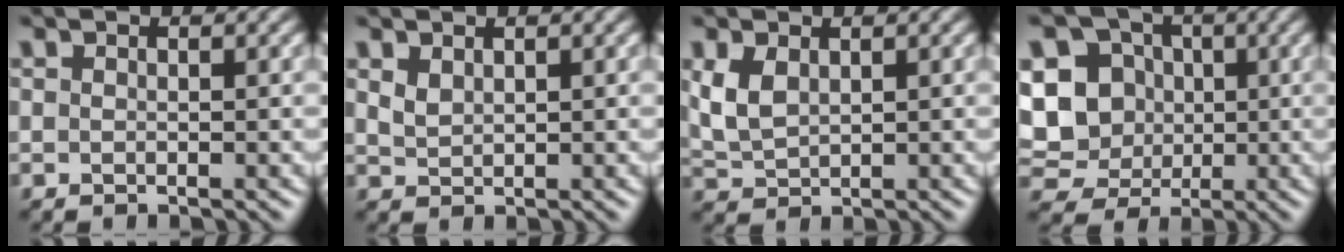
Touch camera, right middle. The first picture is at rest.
{"total": 1.2, "force": [0.9, 0.6, 0.6], "torque": [-0.018, 0.000, 0.023]}
{"total": 2.8, "force": [1.0, 1.7, 2.0], "torque": [-0.050, 0.001, 0.027]}
{"total": 11.7, "force": [1.5, 10.6, 4.7], "torque": [-0.128, 0.033, 0.022]}